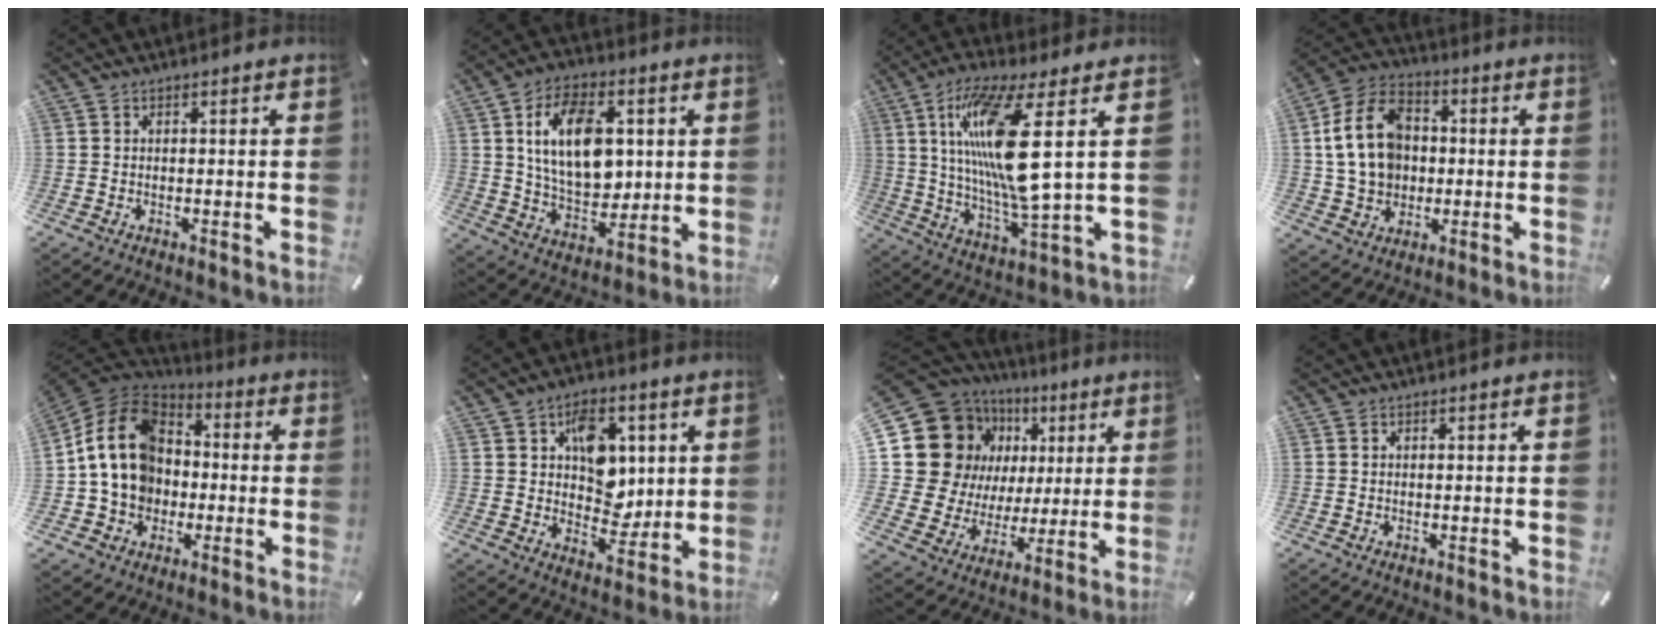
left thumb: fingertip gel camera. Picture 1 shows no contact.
{"total": 16.1, "force": [3.7, 10.3, 11.8], "torque": [-0.215, 0.003, 0.062]}
{"total": 18.9, "force": [5.6, 3.6, 17.7], "torque": [-0.367, -0.026, 0.070]}
{"total": 14.5, "force": [0.7, 12.0, 8.0], "torque": [-0.185, 0.018, 0.017]}
{"total": 15.8, "force": [-1.2, 13.7, 7.8], "torque": [-0.164, 0.022, -0.019]}
{"total": 10.7, "force": [3.1, 8.5, 5.7], "torque": [-0.069, -0.011, 0.056]}
{"total": 21.8, "force": [7.2, 17.8, 10.5], "torque": [-0.197, -0.043, 0.155]}
{"total": 0.0}